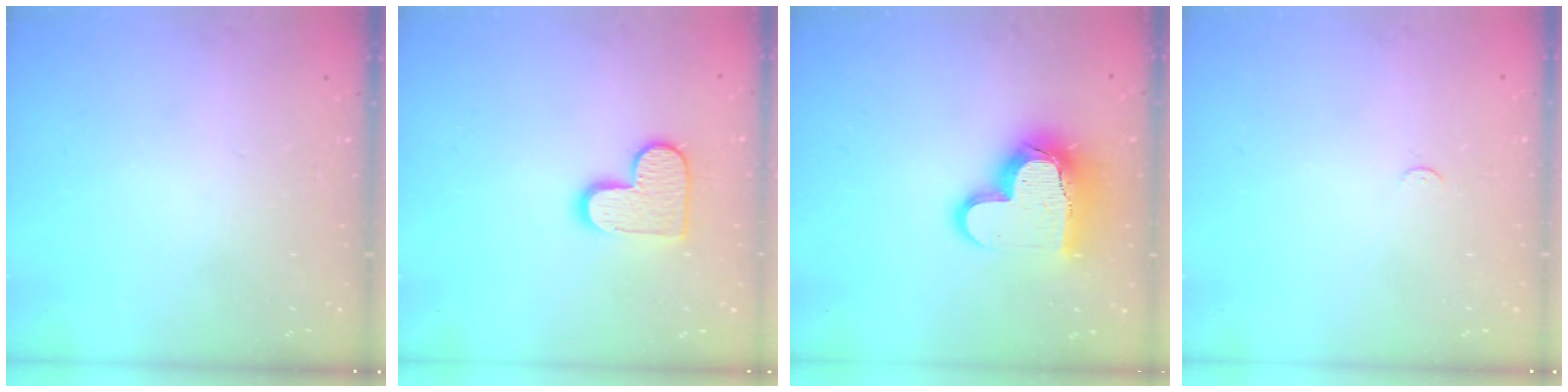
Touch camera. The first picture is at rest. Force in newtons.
{"total": 11.0, "press": 11.0, "slide": 0.7}
{"total": 15.5, "press": 15.4, "slide": 1.8}
{"total": 2.3, "press": 2.3, "slide": 0.3}